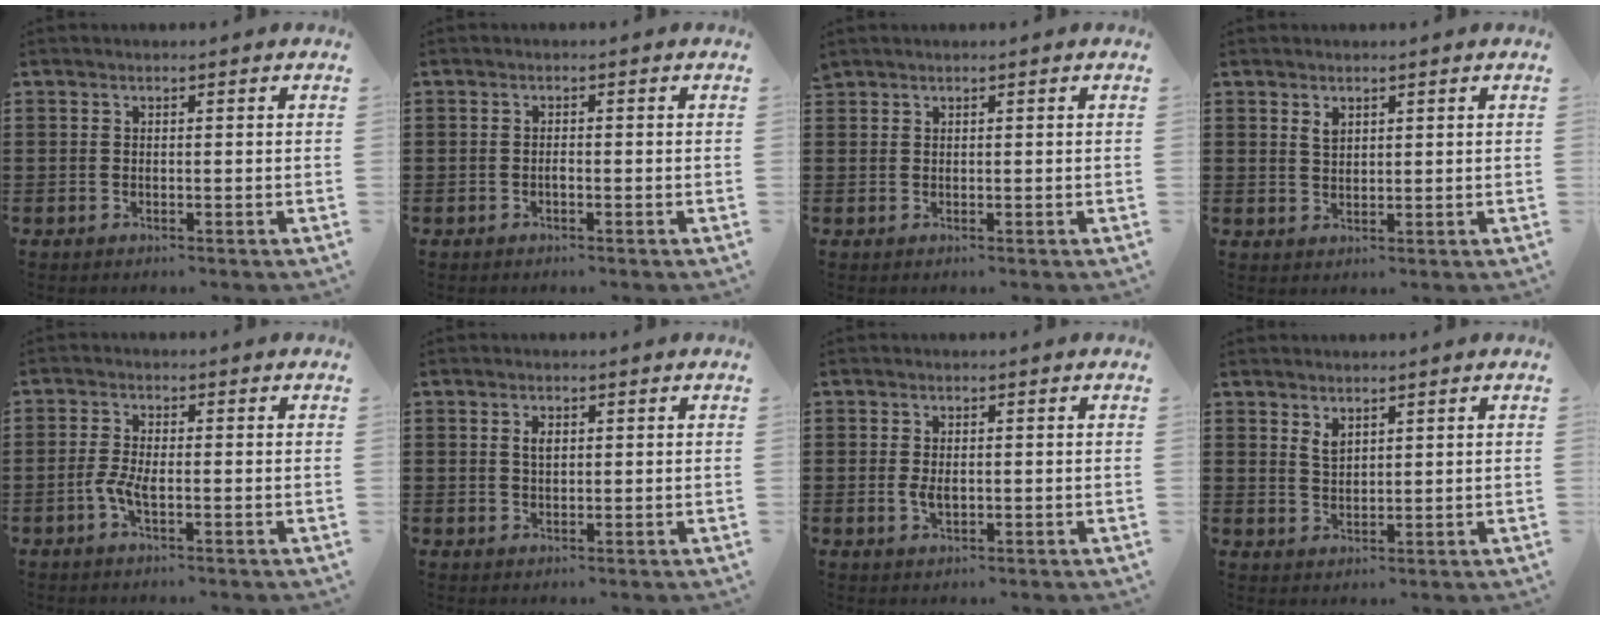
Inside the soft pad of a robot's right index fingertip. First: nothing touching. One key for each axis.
{"total": 0.8, "fx": -0.4, "fy": 0.2, "fz": 0.7, "tx": -0.015, "ty": -0.004, "tz": -0.007}
{"total": 0.6, "fx": 0.6, "fy": 0.3, "fz": 0.0, "tx": -0.002, "ty": 0.001, "tz": 0.012}
{"total": 1.9, "fx": 1.2, "fy": 1.1, "fz": 1.0, "tx": -0.023, "ty": 0.003, "tz": 0.022}
{"total": 3.2, "fx": -1.2, "fy": 1.0, "fz": 2.8, "tx": -0.069, "ty": -0.005, "tz": -0.027}
{"total": 1.9, "fx": 0.5, "fy": 1.0, "fz": 1.6, "tx": -0.033, "ty": 0.007, "tz": 0.008}
{"total": 2.2, "fx": -0.2, "fy": 1.2, "fz": 1.9, "tx": -0.037, "ty": 0.003, "tz": -0.004}
{"total": 2.2, "fx": 1.6, "fy": 1.1, "fz": 1.0, "tx": -0.023, "ty": 0.003, "tz": 0.029}